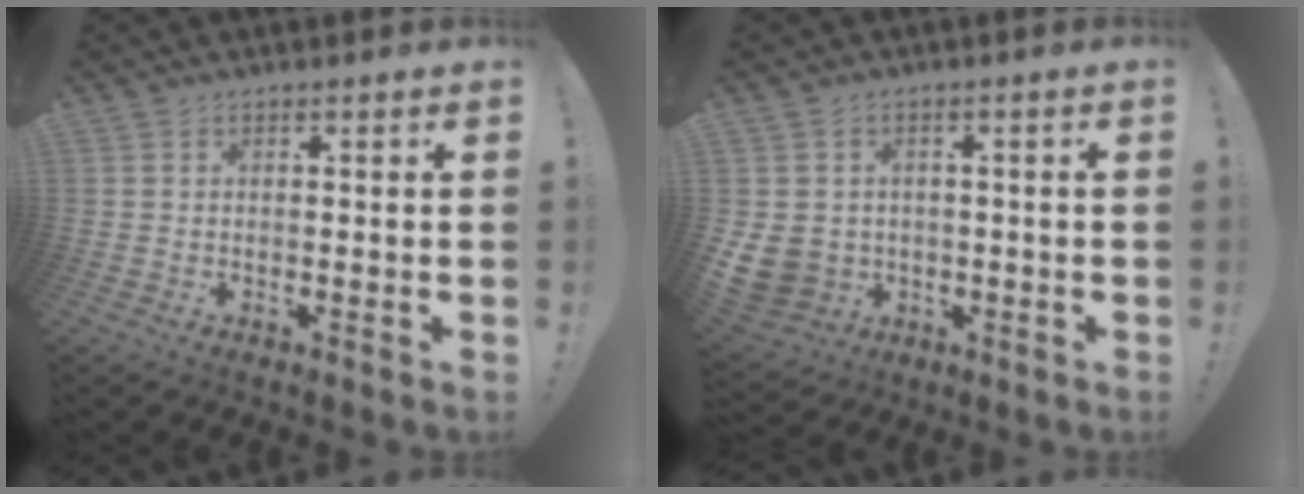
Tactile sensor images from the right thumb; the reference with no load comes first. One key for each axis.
{"total": 7.9, "fx": -0.6, "fy": 7.2, "fz": 3.3, "tx": -0.077, "ty": 0.001, "tz": -0.004}